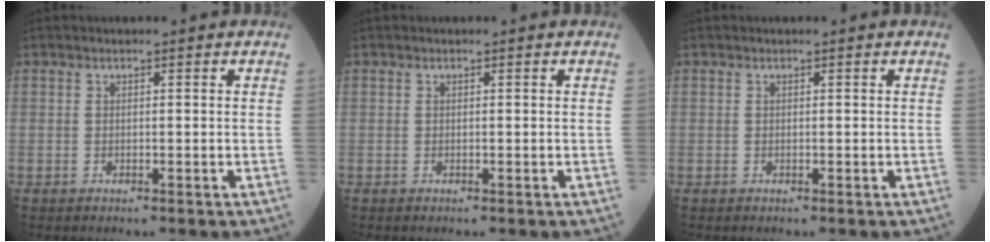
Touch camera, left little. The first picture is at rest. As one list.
[{"total": 0.0}, {"total": 0.0}]